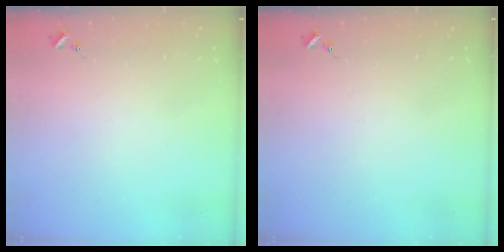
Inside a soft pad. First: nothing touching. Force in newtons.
{"total": 0.0}